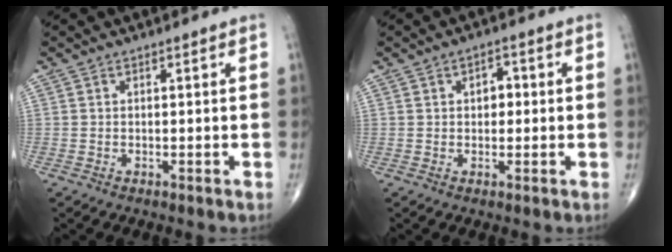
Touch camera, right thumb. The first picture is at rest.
{"total": 3.1, "force": [0.4, 2.1, 2.2], "torque": [-0.016, 0.007, 0.002]}